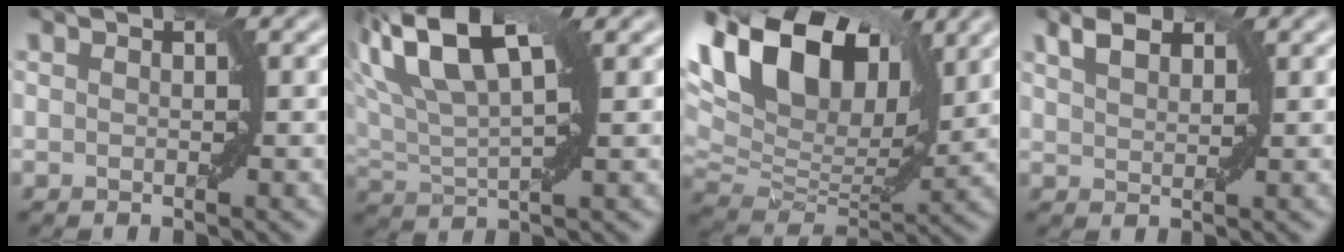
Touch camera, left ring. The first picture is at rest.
{"total": 9.6, "force": [4.6, 3.7, 7.6], "torque": [-0.153, 0.024, 0.079]}
{"total": 15.8, "force": [7.7, 8.2, 11.1], "torque": [-0.221, 0.042, 0.130]}
{"total": 2.2, "force": [1.6, 1.0, 1.2], "torque": [-0.026, 0.006, 0.035]}